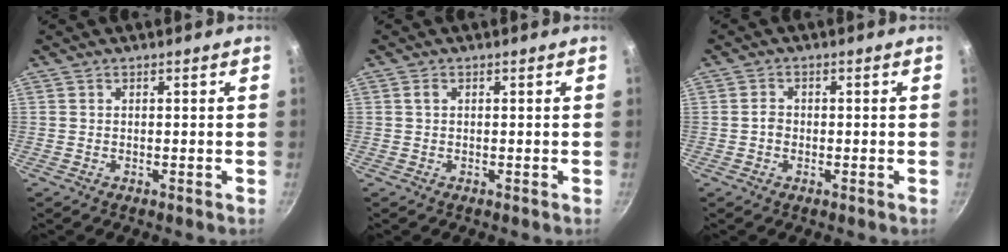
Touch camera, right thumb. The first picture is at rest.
{"total": 0.8, "force": [0.2, 0.6, 0.6], "torque": [-0.009, 0.002, 0.002]}
{"total": 1.8, "force": [-0.4, 1.5, 0.9], "torque": [-0.013, 0.010, -0.007]}